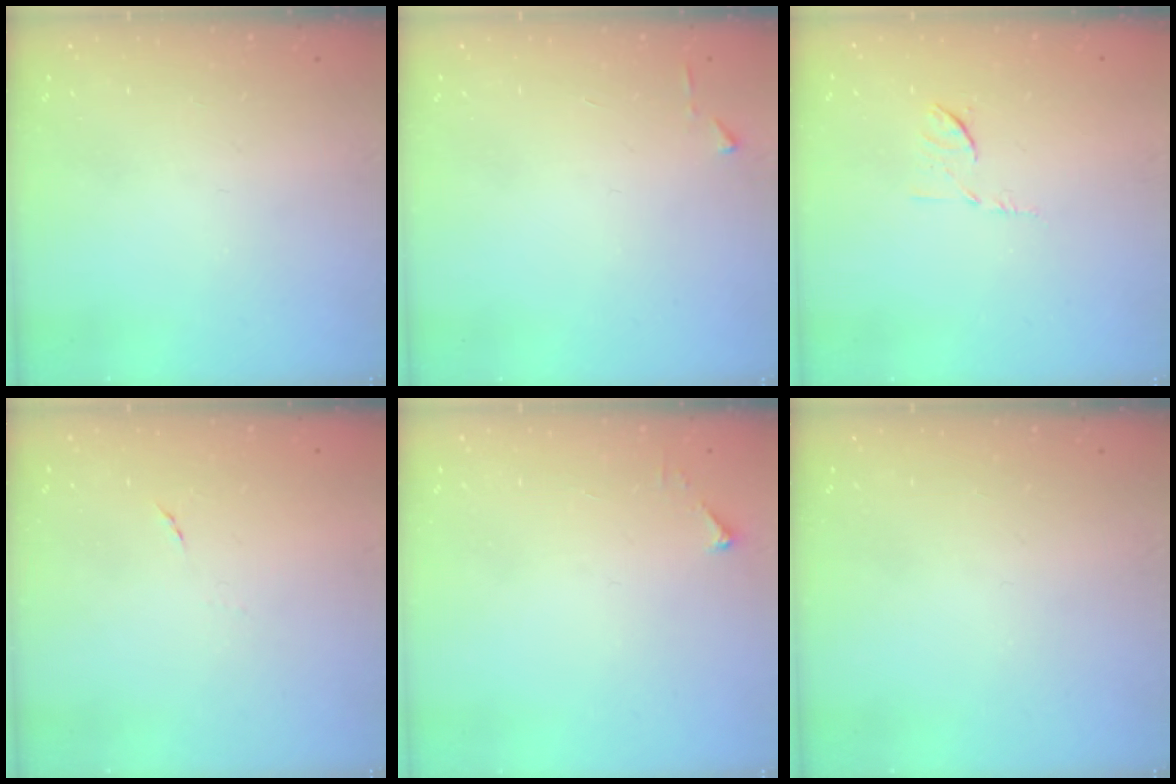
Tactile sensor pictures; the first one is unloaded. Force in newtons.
{"total": 3.9, "press": 3.9, "slide": 0.5}
{"total": 6.1, "press": 6.1, "slide": 0.7}
{"total": 4.3, "press": 4.2, "slide": 1.2}
{"total": 2.5, "press": 2.5, "slide": 0.3}
{"total": 0.0}